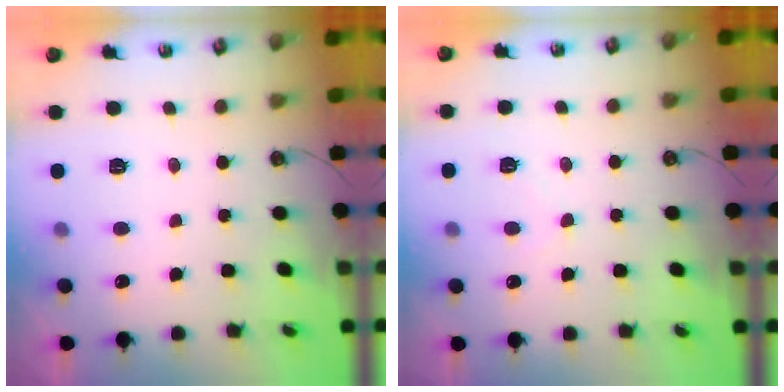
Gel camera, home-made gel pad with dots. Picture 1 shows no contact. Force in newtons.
{"total": 0.7, "press": 0.7, "slide": 0.2}